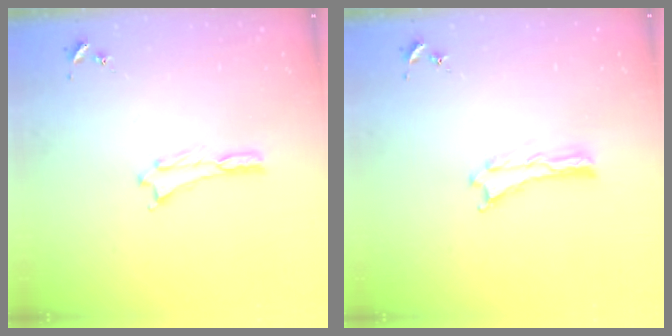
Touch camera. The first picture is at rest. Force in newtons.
{"total": 0.0}